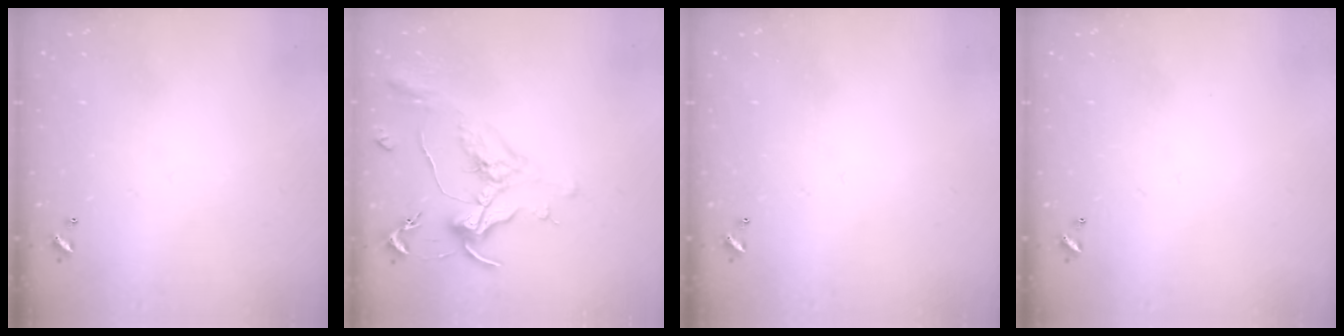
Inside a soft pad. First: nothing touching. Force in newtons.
{"total": 1.8, "press": 1.5, "slide": 0.9}
{"total": 0.0}
{"total": 0.0}